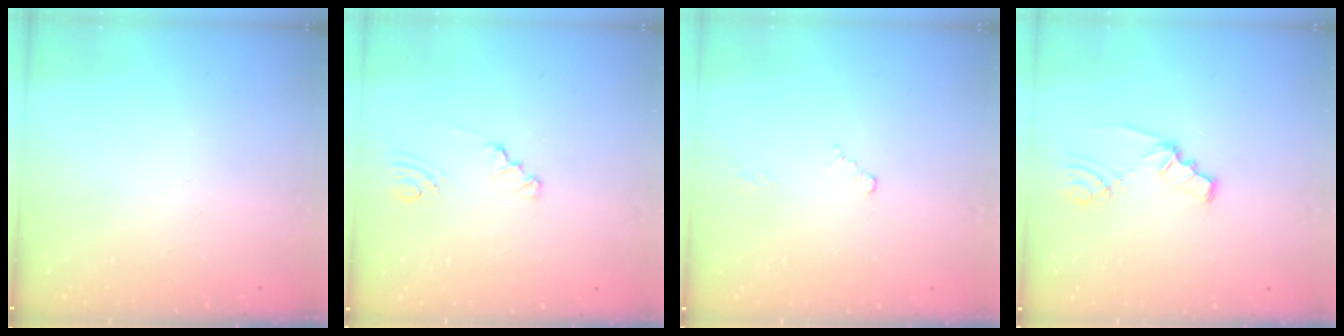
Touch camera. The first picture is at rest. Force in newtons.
{"total": 1.7, "press": 1.7, "slide": 0.3}
{"total": 2.3, "press": 2.3, "slide": 0.4}
{"total": 2.1, "press": 2.1, "slide": 0.3}